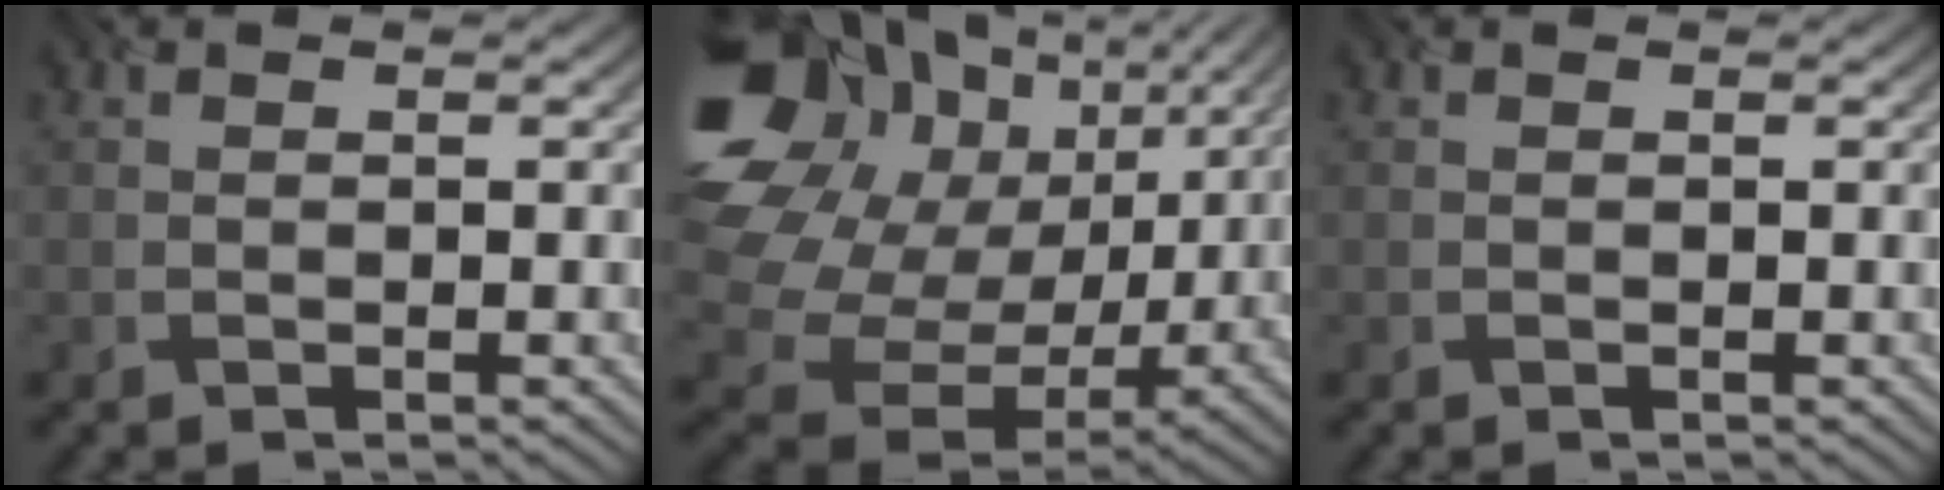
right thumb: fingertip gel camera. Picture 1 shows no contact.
{"total": 20.1, "force": [5.0, 16.4, 10.5], "torque": [-0.306, -0.009, 0.124]}
{"total": 0.0}